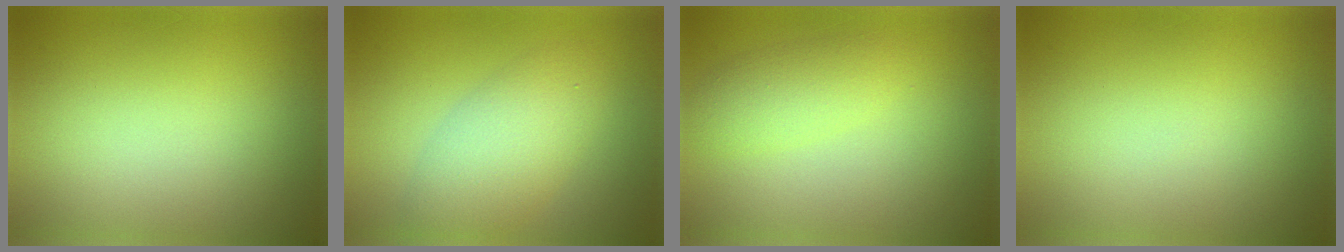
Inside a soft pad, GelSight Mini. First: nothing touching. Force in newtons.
{"total": 4.7, "press": 4.7, "slide": 0.3}
{"total": 2.4, "press": 2.4, "slide": 0.1}
{"total": 0.5, "press": 0.5, "slide": 0.1}